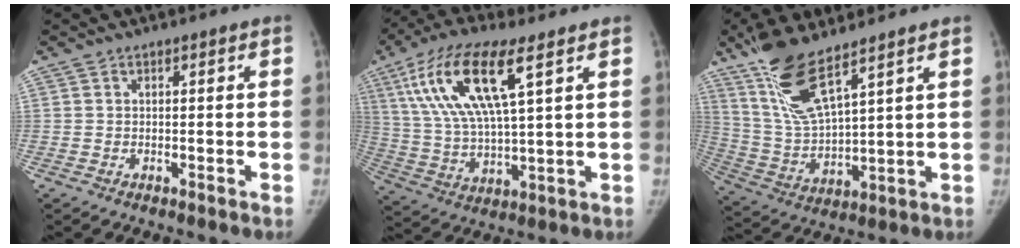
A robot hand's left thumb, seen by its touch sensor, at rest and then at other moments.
{"total": 17.3, "force": [7.4, 5.1, 14.8], "torque": [-0.296, -0.019, 0.141]}
{"total": 13.9, "force": [9.3, 3.3, 9.8], "torque": [-0.193, -0.049, 0.199]}